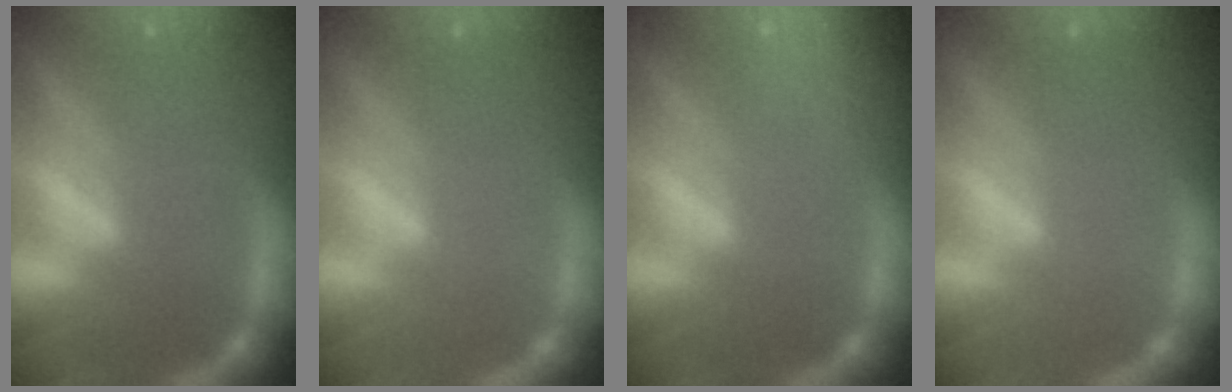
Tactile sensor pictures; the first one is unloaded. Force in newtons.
{"total": 0.0}
{"total": 5.1}
{"total": 0.0}